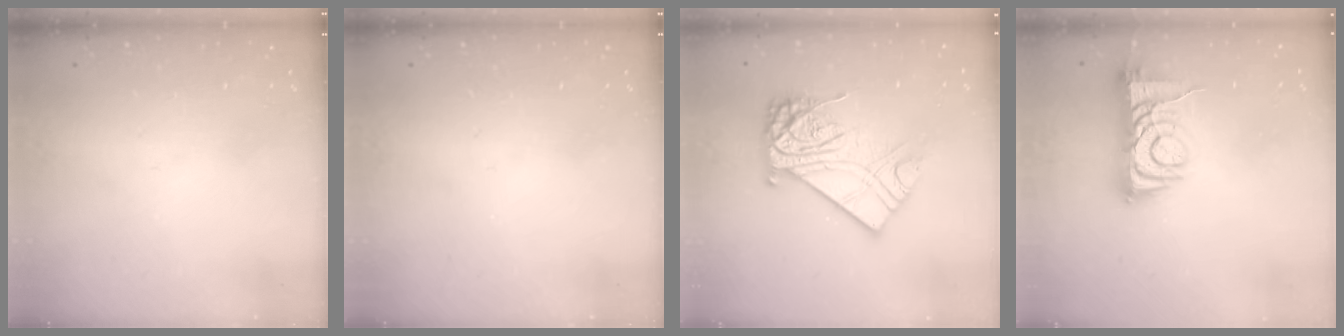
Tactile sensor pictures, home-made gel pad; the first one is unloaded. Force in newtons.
{"total": 0.0}
{"total": 15.8, "press": 15.7, "slide": 1.3}
{"total": 8.4, "press": 8.3, "slide": 0.9}